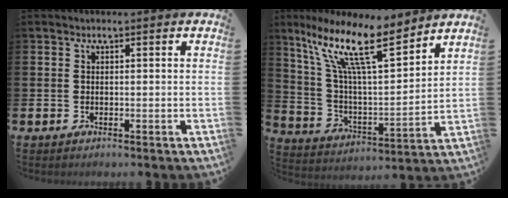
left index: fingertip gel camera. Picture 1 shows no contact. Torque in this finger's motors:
{"motor_torque": [1.23, -0.90, 1.05, 0.21]}